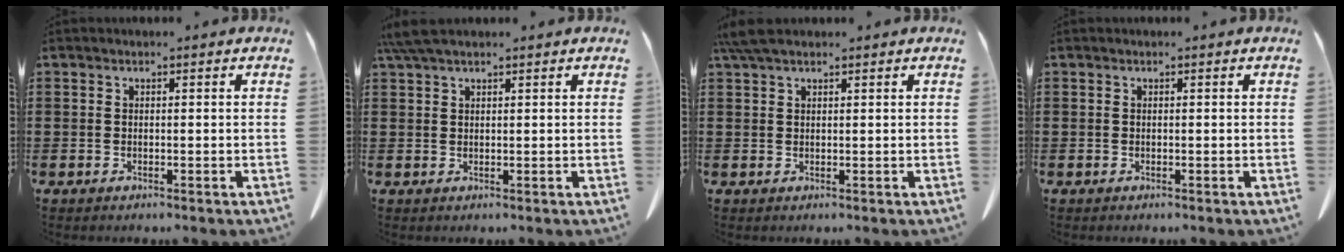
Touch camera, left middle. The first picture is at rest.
{"total": 3.6, "force": [2.6, 0.8, 2.4], "torque": [-0.053, 0.002, 0.050]}
{"total": 3.6, "force": [2.6, 1.1, 2.3], "torque": [-0.052, 0.005, 0.049]}
{"total": 0.0}